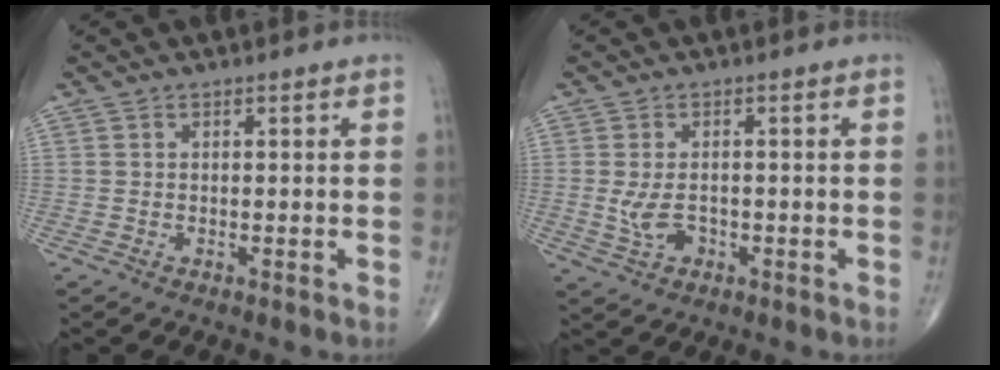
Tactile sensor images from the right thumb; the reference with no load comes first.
{"total": 4.0, "force": [-0.7, 2.6, 3.0], "torque": [-0.061, 0.000, -0.008]}